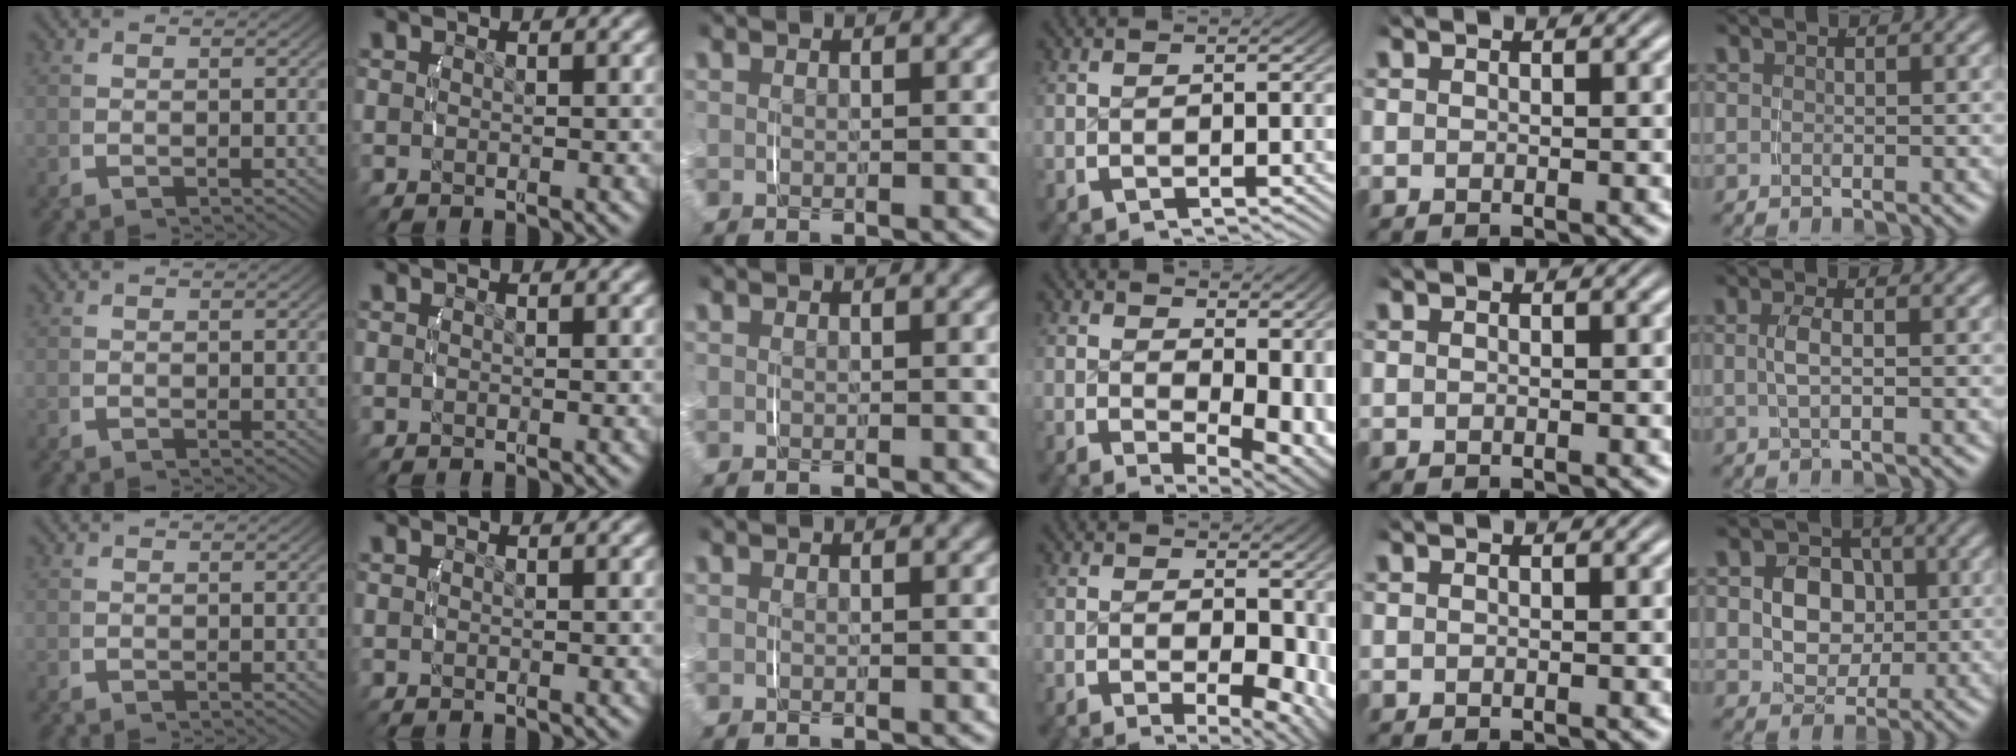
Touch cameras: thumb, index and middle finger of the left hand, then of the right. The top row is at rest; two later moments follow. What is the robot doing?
{"motion": "lift_and_place", "object": "glasses case"}